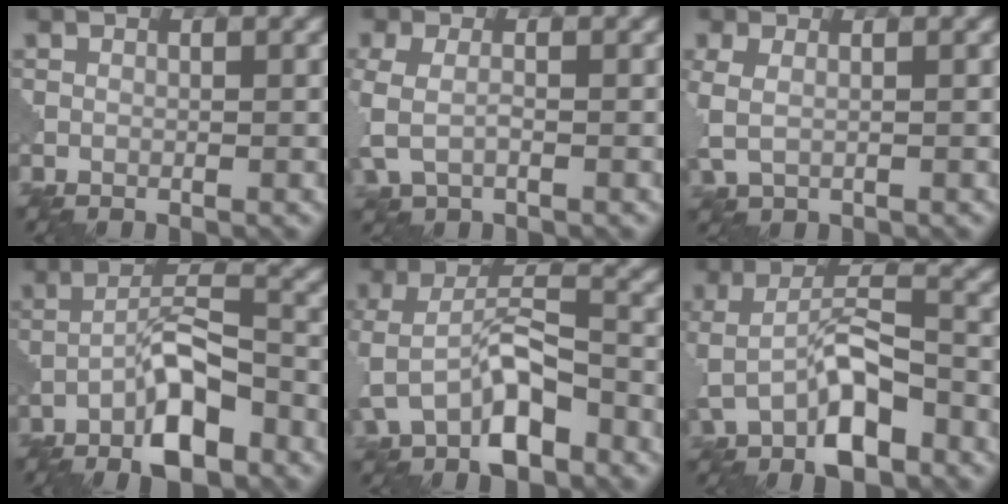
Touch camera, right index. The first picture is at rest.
{"total": 3.2, "force": [-0.6, 2.0, 2.5], "torque": [-0.073, -0.007, -0.015]}
{"total": 2.8, "force": [0.2, 1.8, 2.1], "torque": [-0.060, -0.005, 0.006]}
{"total": 6.6, "force": [-3.7, 2.0, 5.0], "torque": [-0.085, 0.012, -0.069]}
{"total": 6.9, "force": [-3.0, 3.4, 5.2], "torque": [-0.097, 0.003, -0.062]}
{"total": 6.5, "force": [-2.3, 2.8, 5.4], "torque": [-0.101, 0.003, -0.042]}